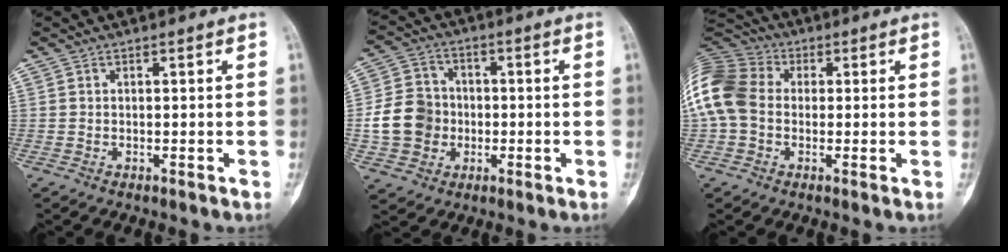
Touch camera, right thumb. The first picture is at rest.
{"total": 10.5, "force": [-1.6, 9.4, 4.5], "torque": [-0.064, 0.018, -0.032]}
{"total": 15.7, "force": [0.7, 12.3, 9.7], "torque": [-0.228, 0.038, 0.006]}